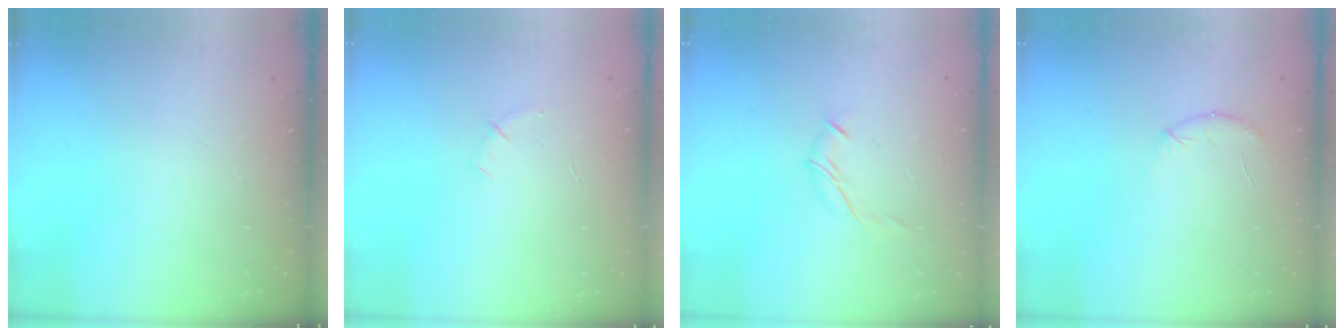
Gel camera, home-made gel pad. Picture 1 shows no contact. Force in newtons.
{"total": 5.0, "press": 4.9, "slide": 1.3}
{"total": 7.1, "press": 7.0, "slide": 1.5}
{"total": 8.3, "press": 8.1, "slide": 1.7}